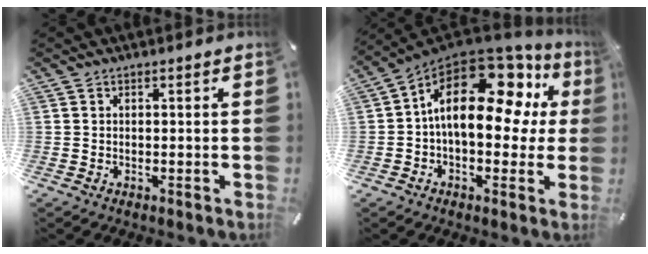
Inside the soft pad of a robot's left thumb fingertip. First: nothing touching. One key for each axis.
{"total": 21.7, "fx": 4.8, "fy": 12.1, "fz": 17.3, "tx": -0.273, "ty": -0.019, "tz": 0.079}